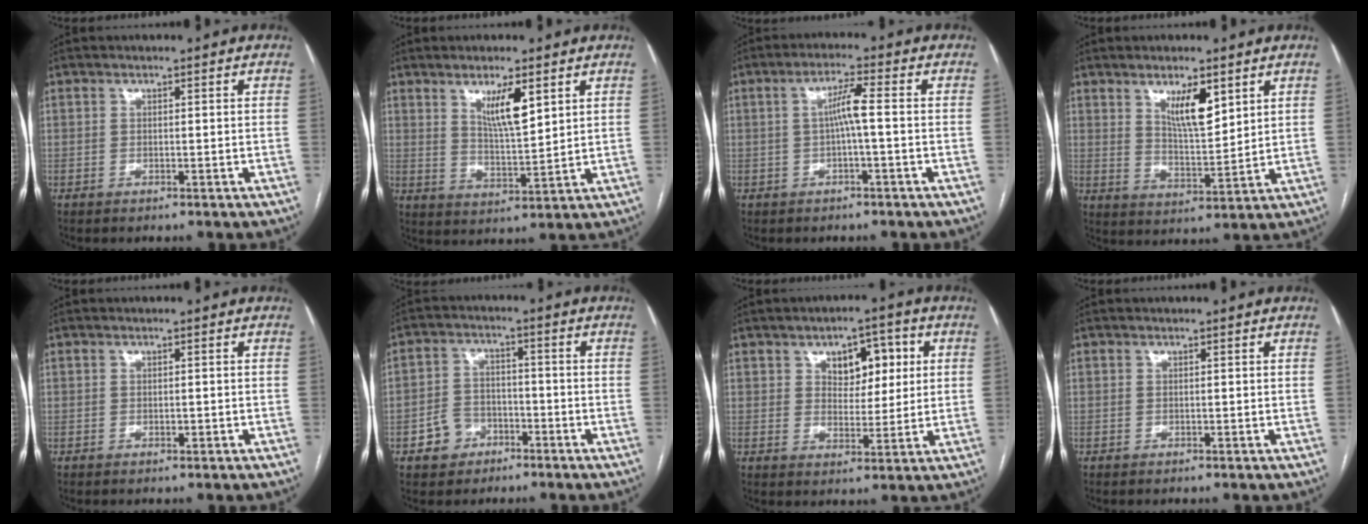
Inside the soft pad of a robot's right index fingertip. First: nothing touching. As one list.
[{"total": 6.6, "force": [3.4, 1.1, 5.6], "torque": [-0.099, -0.010, 0.064]}, {"total": 4.1, "force": [-0.1, 0.0, 4.1], "torque": [-0.073, 0.014, 0.000]}, {"total": 7.2, "force": [3.9, 2.0, 5.7], "torque": [-0.101, -0.008, 0.073]}, {"total": 0.7, "force": [-0.2, 0.2, 0.6], "torque": [-0.012, -0.001, -0.002]}, {"total": 5.7, "force": [-2.9, 4.6, 1.6], "torque": [-0.030, 0.017, -0.043]}, {"total": 7.3, "force": [2.6, 4.3, 5.3], "torque": [-0.064, 0.018, 0.042]}, {"total": 0.0}]